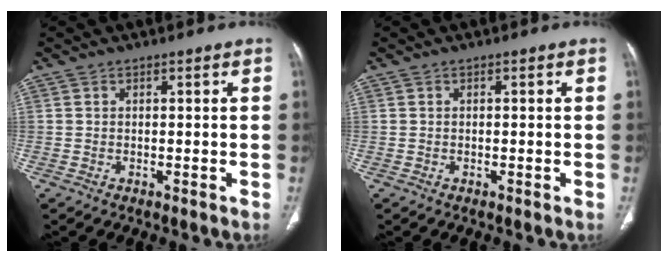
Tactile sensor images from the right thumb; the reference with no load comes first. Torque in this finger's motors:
{"motor_torque": [0.23, 0.10, 0.01, -0.47, 0.04]}